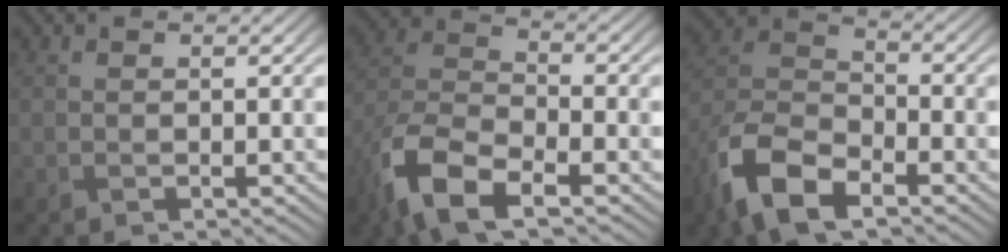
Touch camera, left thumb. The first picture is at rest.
{"total": 10.1, "force": [-6.1, 4.3, 6.9], "torque": [-0.153, -0.014, -0.135]}
{"total": 11.1, "force": [-6.7, 5.2, 7.1], "torque": [-0.159, -0.016, -0.144]}